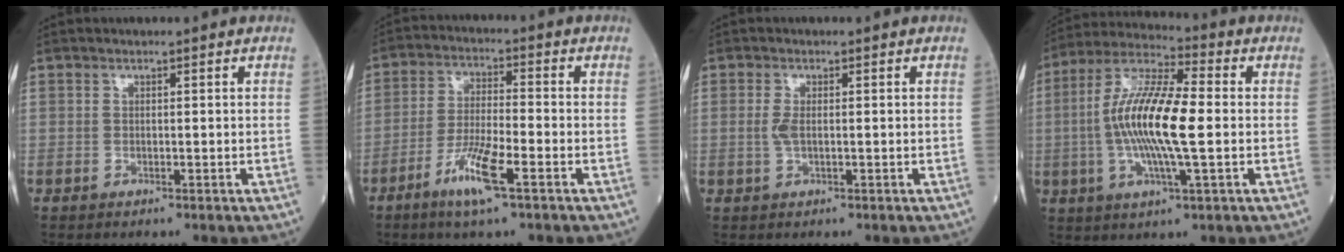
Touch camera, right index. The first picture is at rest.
{"total": 8.2, "force": [-4.4, 0.6, 6.9], "torque": [-0.136, -0.011, -0.085]}
{"total": 1.8, "force": [0.0, 0.6, 1.7], "torque": [-0.042, -0.001, 0.000]}
{"total": 14.6, "force": [-0.8, 2.2, 14.4], "torque": [-0.287, 0.005, -0.021]}